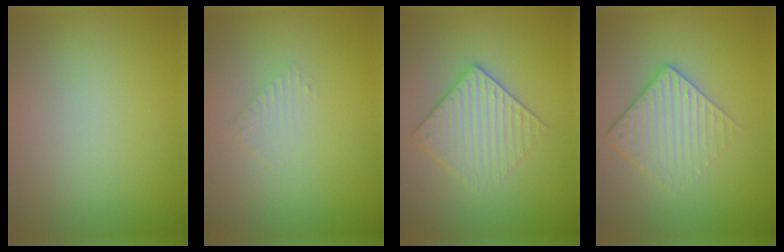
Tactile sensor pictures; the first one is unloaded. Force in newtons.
{"total": 0.9, "press": 0.9, "slide": 0.2}
{"total": 3.2, "press": 2.9, "slide": 1.4}
{"total": 3.1, "press": 2.7, "slide": 1.4}